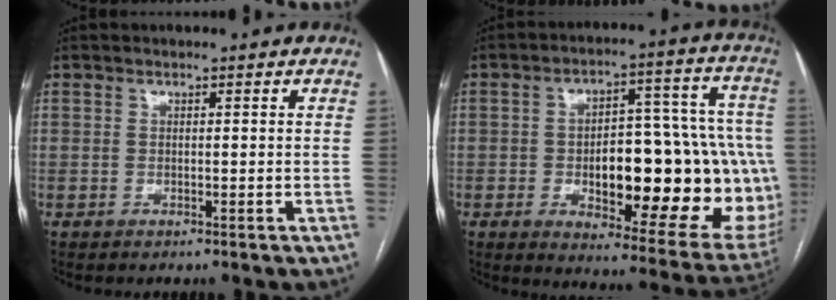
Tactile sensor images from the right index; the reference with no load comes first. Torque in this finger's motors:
{"motor_torque": [1.06, -0.46, 0.58, 0.17]}